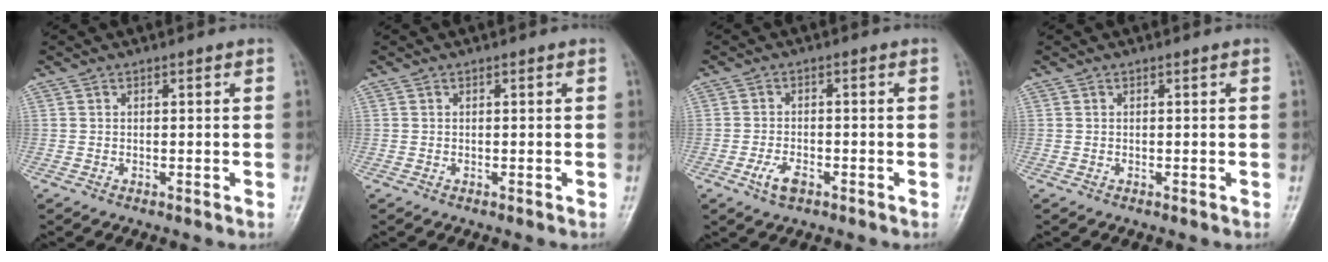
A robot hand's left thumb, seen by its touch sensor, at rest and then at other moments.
{"total": 0.0}
{"total": 4.0, "force": [-2.1, 2.1, 2.7], "torque": [-0.053, 0.010, -0.038]}
{"total": 0.0}